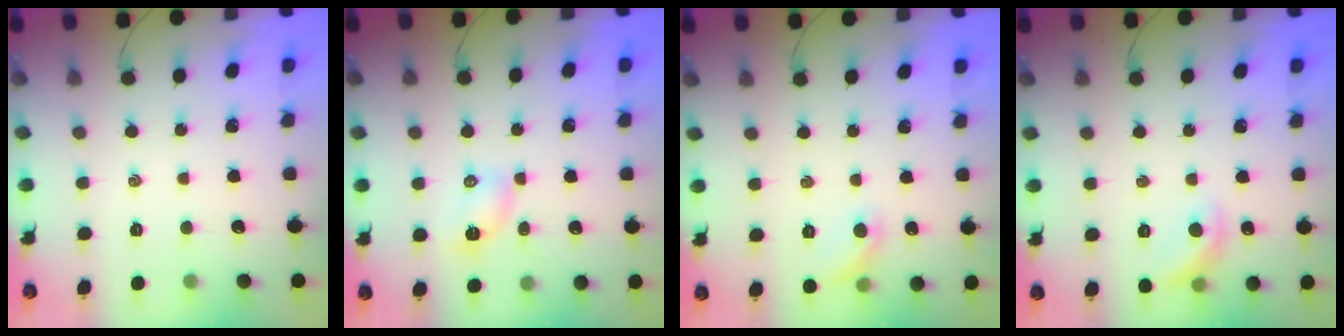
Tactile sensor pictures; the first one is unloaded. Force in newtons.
{"total": 4.2, "press": 4.0, "slide": 1.3}
{"total": 6.3, "press": 6.2, "slide": 1.2}
{"total": 8.3, "press": 8.3, "slide": 0.9}